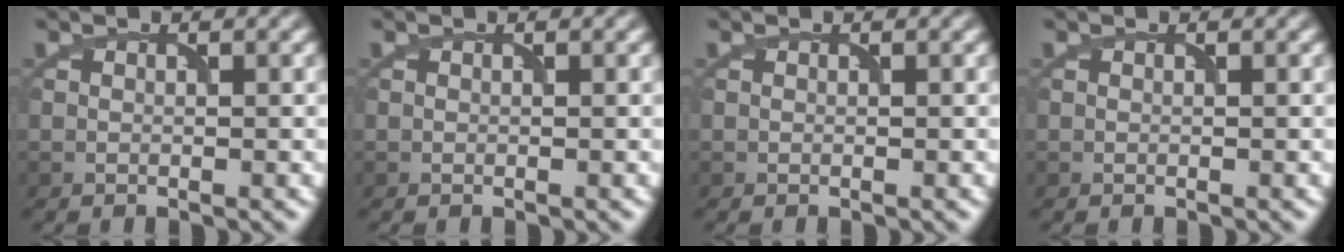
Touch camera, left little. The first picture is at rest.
{"total": 0.0}
{"total": 0.0}
{"total": 0.0}